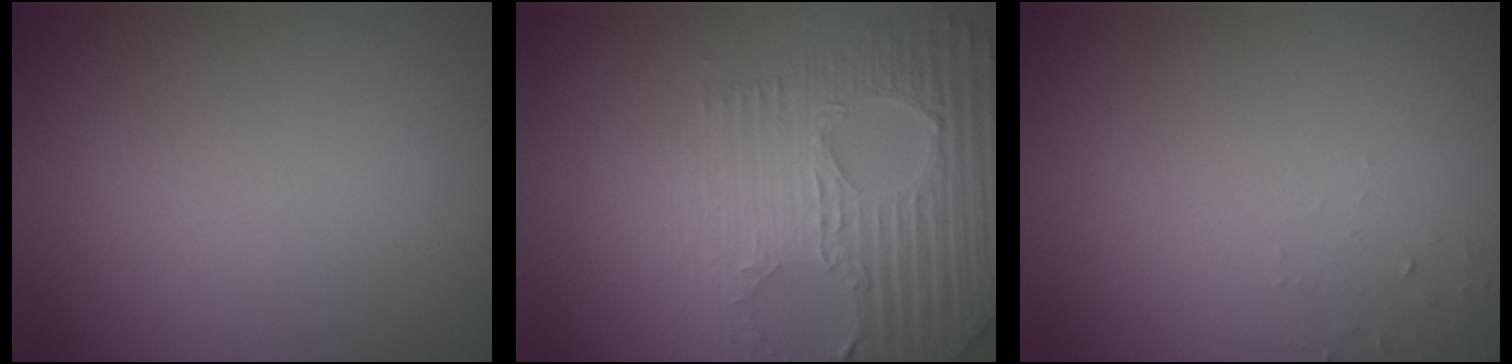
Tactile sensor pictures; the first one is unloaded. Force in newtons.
{"total": 6.9, "press": 5.2, "slide": 4.5}
{"total": 1.0, "press": 0.9, "slide": 0.1}